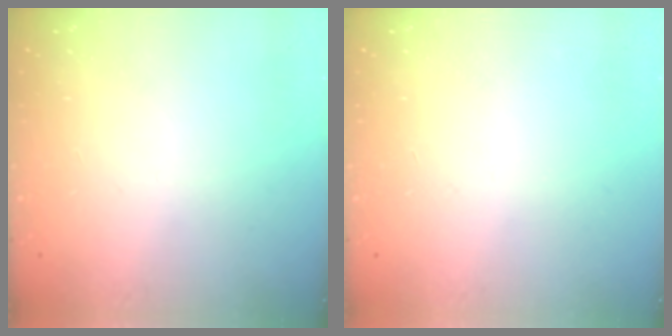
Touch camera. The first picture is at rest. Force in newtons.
{"total": 0.0}